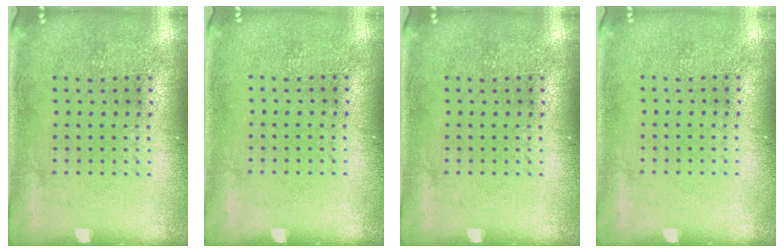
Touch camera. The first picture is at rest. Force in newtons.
{"total": 0.0}
{"total": 0.0}
{"total": 0.0}